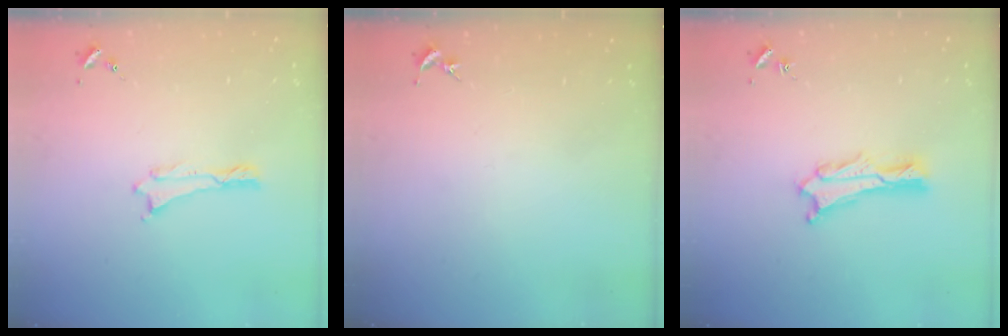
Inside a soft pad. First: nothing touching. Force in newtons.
{"total": 0.0}
{"total": 1.5, "press": 1.4, "slide": 0.2}